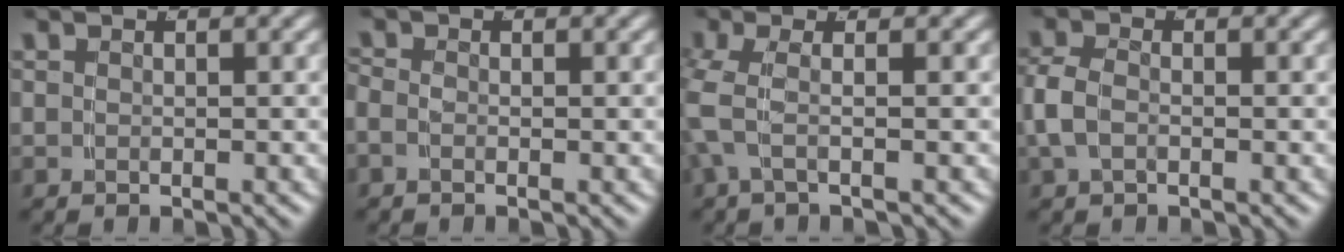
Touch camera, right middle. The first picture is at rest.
{"total": 0.9, "force": [-0.3, 0.5, 0.7], "torque": [-0.021, -0.006, -0.007]}
{"total": 2.8, "force": [0.4, 0.7, 2.7], "torque": [-0.058, 0.007, 0.003]}
{"total": 2.2, "force": [-0.4, 1.3, 1.7], "torque": [-0.049, -0.007, -0.002]}